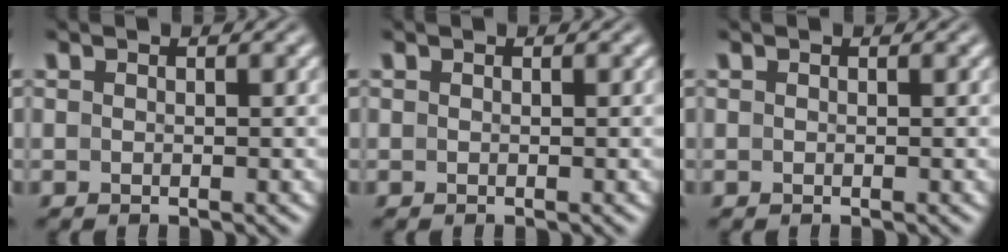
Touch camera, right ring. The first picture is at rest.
{"total": 0.0}
{"total": 0.0}